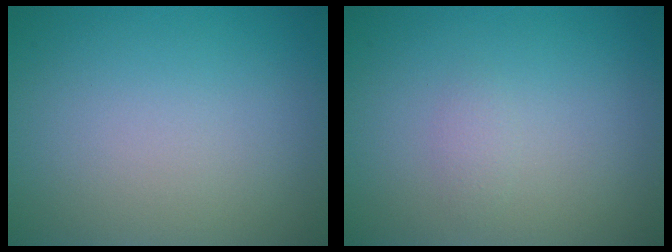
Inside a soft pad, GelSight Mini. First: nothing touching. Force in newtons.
{"total": 0.8, "press": 0.8, "slide": 0.0}